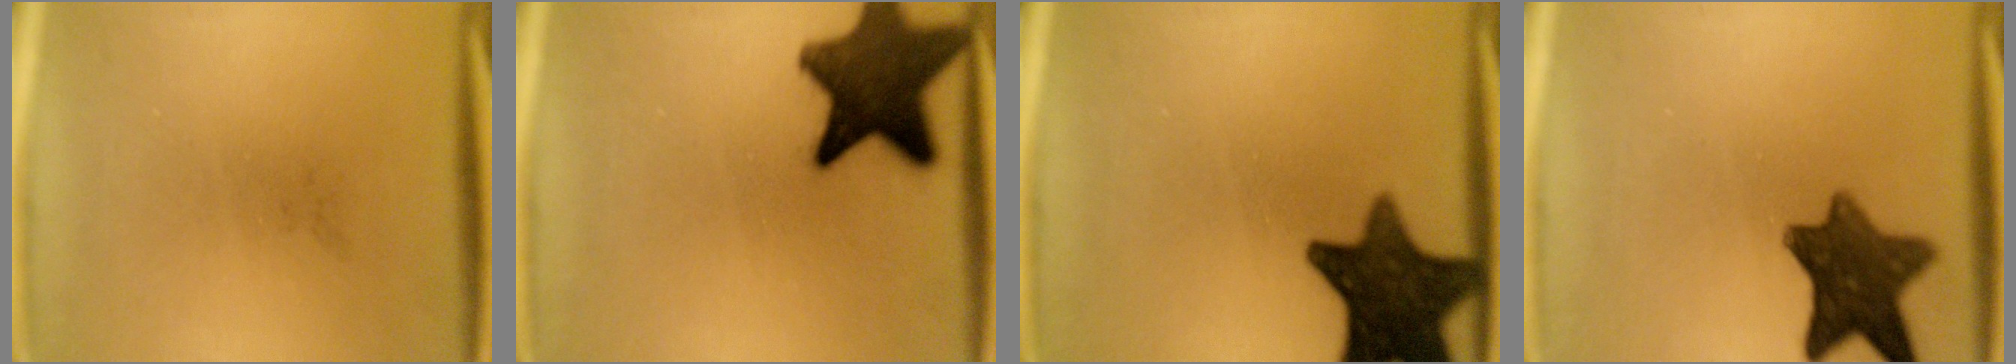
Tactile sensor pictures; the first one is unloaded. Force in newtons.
{"total": 13.7}
{"total": 14.1}
{"total": 10.1}